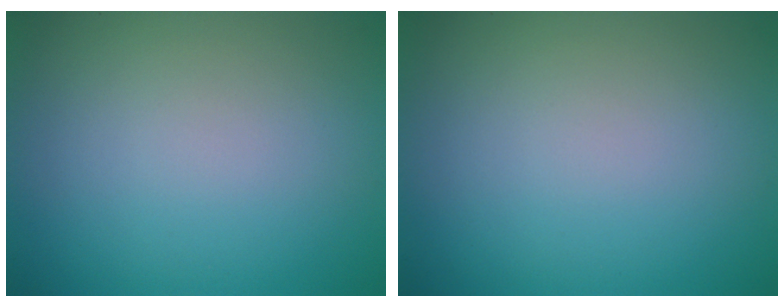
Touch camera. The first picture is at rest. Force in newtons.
{"total": 0.0}